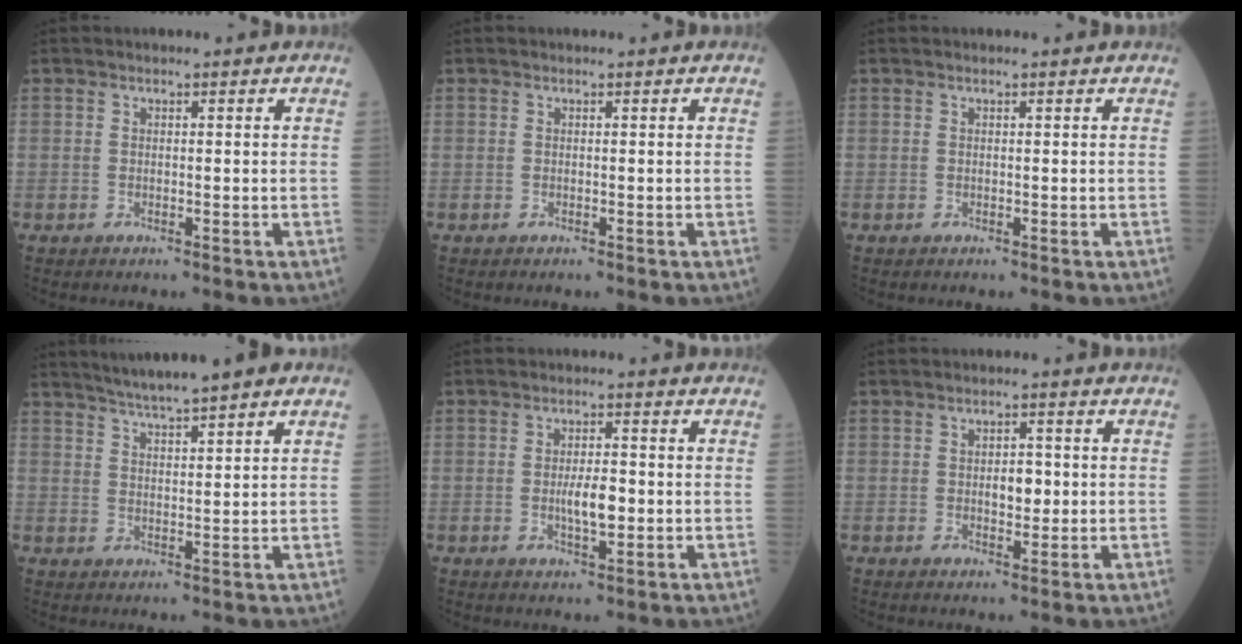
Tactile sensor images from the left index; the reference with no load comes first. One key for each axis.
{"total": 0.0}
{"total": 0.7, "fx": 0.7, "fy": 0.1, "fz": 0.3, "tx": -0.010, "ty": 0.006, "tz": 0.009}
{"total": 8.7, "fx": 7.2, "fy": 0.4, "fz": 4.9, "tx": -0.082, "ty": 0.021, "tz": 0.109}
{"total": 4.2, "fx": -0.6, "fy": 1.3, "fz": 3.9, "tx": -0.074, "ty": -0.006, "tz": -0.009}
{"total": 3.0, "fx": -0.1, "fy": 1.6, "fz": 2.5, "tx": -0.038, "ty": 0.000, "tz": 0.001}